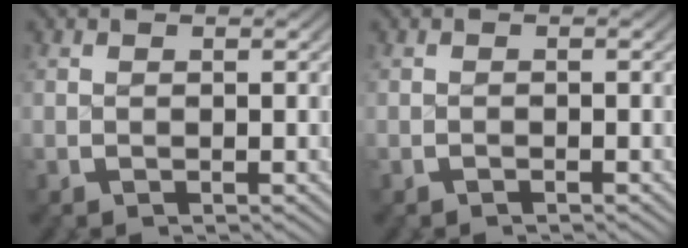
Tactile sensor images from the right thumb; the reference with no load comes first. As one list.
[{"total": 0.5, "force": [-0.5, 0.1, 0.0], "torque": [0.000, 0.002, -0.011]}]